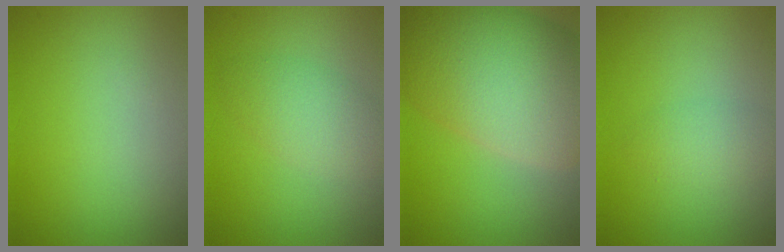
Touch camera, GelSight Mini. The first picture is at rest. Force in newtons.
{"total": 3.3, "press": 3.3, "slide": 0.1}
{"total": 13.5, "press": 13.4, "slide": 0.7}
{"total": 1.9, "press": 1.9, "slide": 0.1}